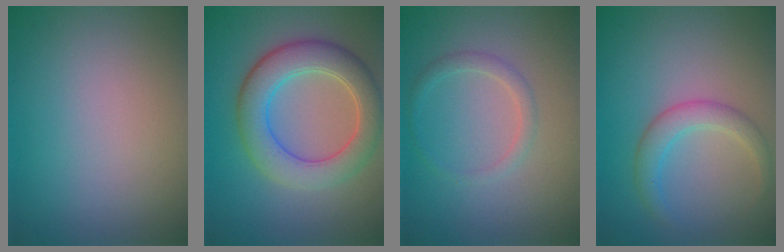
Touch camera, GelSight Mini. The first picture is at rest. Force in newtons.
{"total": 6.2, "press": 6.2, "slide": 0.7}
{"total": 1.5, "press": 1.5, "slide": 0.2}
{"total": 2.6, "press": 2.6, "slide": 0.2}